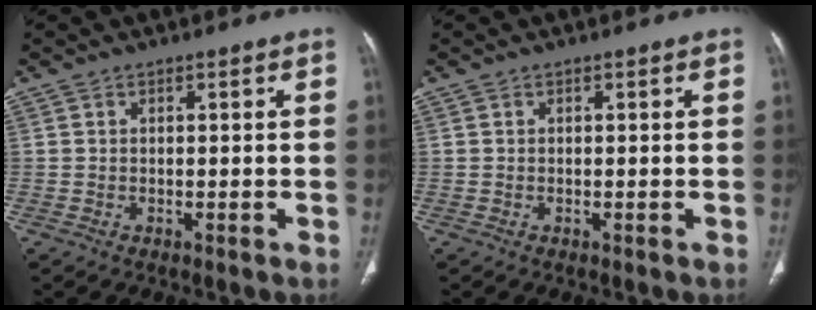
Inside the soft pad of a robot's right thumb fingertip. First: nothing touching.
{"total": 0.0}